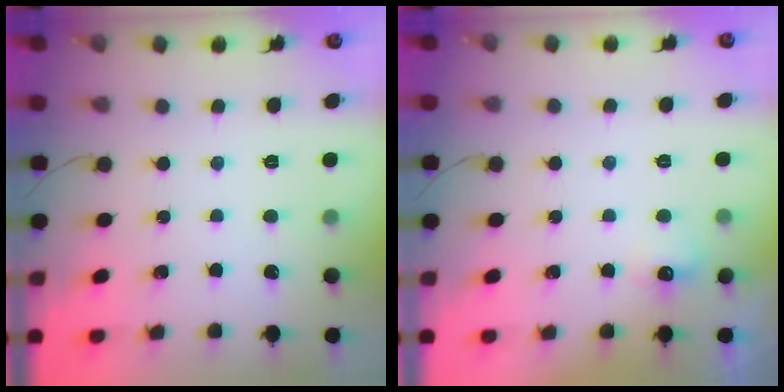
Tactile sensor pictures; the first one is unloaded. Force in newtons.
{"total": 7.0, "press": 4.3, "slide": 5.6}